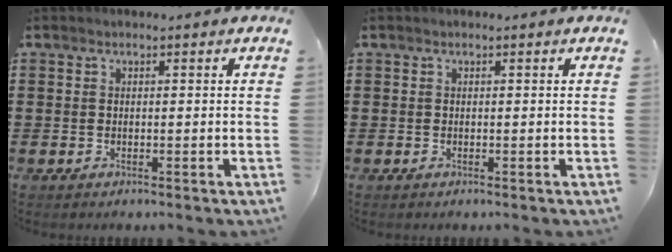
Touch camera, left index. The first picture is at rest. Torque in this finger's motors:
{"motor_torque": [0.00, 0.00, 0.01, -0.01]}